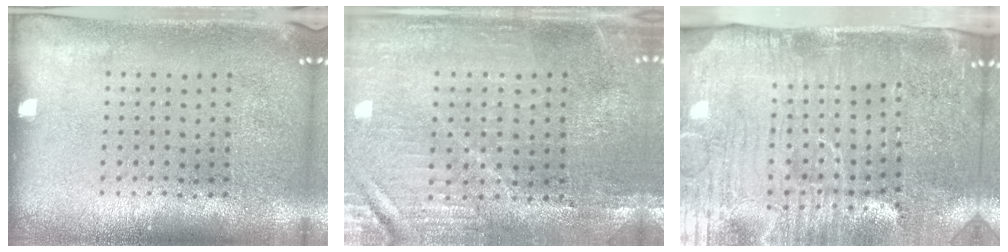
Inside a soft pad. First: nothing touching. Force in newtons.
{"total": 1.1, "press": 1.1, "slide": 0.2}
{"total": 5.1, "press": 4.4, "slide": 2.6}